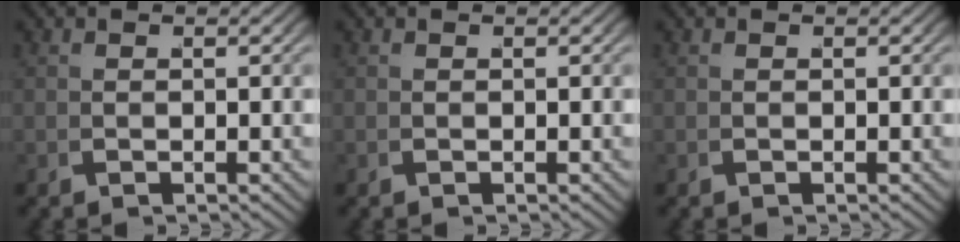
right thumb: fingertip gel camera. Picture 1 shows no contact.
{"total": 0.0}
{"total": 0.0}